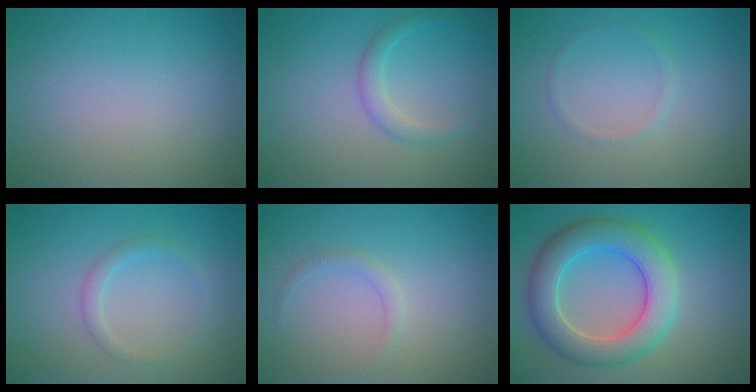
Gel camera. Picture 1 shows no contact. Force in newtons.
{"total": 1.8, "press": 1.8, "slide": 0.1}
{"total": 0.7, "press": 0.7, "slide": 0.1}
{"total": 1.3, "press": 1.3, "slide": 0.0}
{"total": 1.1, "press": 1.1, "slide": 0.0}
{"total": 7.0, "press": 7.0, "slide": 0.6}